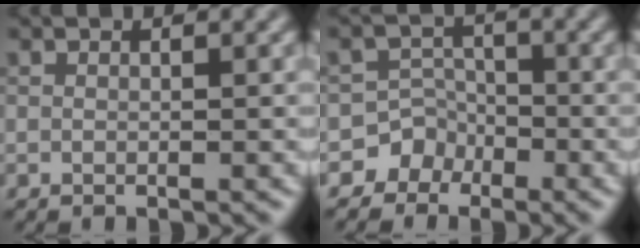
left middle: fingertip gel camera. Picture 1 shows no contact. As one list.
[{"total": 4.6, "force": [-2.7, 3.7, -0.3], "torque": [0.051, 0.005, -0.059]}]